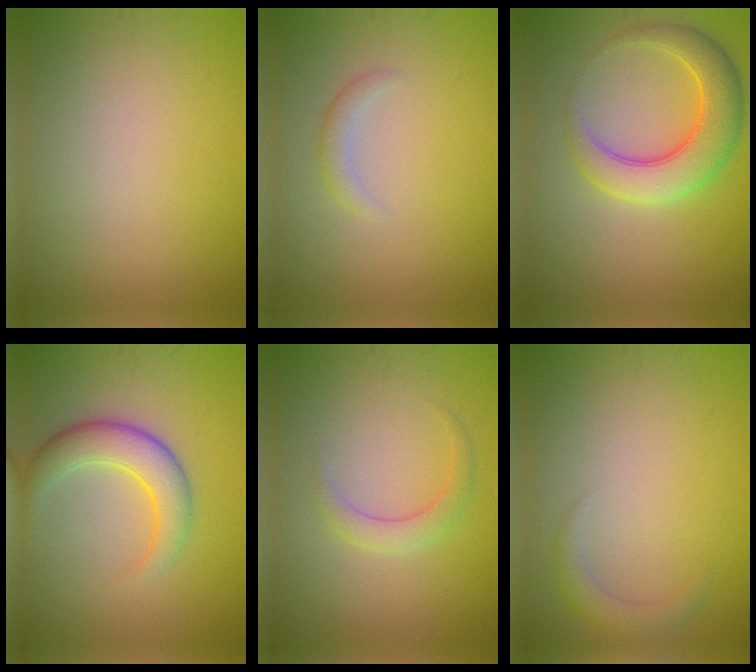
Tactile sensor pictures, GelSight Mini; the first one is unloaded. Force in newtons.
{"total": 1.3, "press": 1.3, "slide": 0.1}
{"total": 5.8, "press": 5.8, "slide": 0.1}
{"total": 4.5, "press": 4.5, "slide": 0.1}
{"total": 1.9, "press": 1.9, "slide": 0.1}
{"total": 1.8, "press": 1.8, "slide": 0.3}